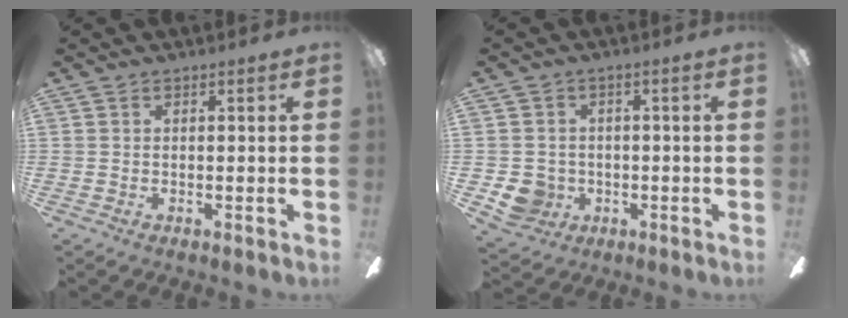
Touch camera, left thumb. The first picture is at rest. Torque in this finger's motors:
{"motor_torque": [-0.08, 0.07, -0.04, 0.00, 0.00]}